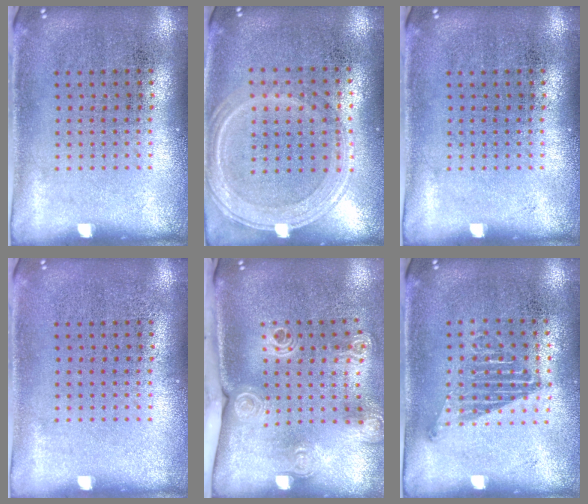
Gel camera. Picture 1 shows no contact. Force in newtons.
{"total": 1.2, "press": 1.1, "slide": 0.5}
{"total": 0.0}
{"total": 0.0}
{"total": 2.0, "press": 1.5, "slide": 1.4}
{"total": 1.1, "press": 1.0, "slide": 0.6}